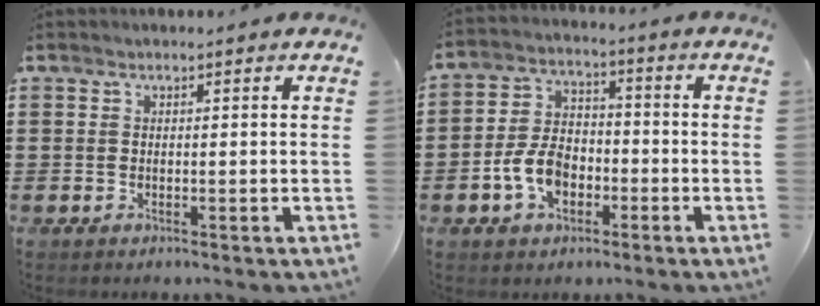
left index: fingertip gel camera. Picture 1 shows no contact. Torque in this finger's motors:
{"motor_torque": [1.29, 0.31, 0.45, 0.09]}